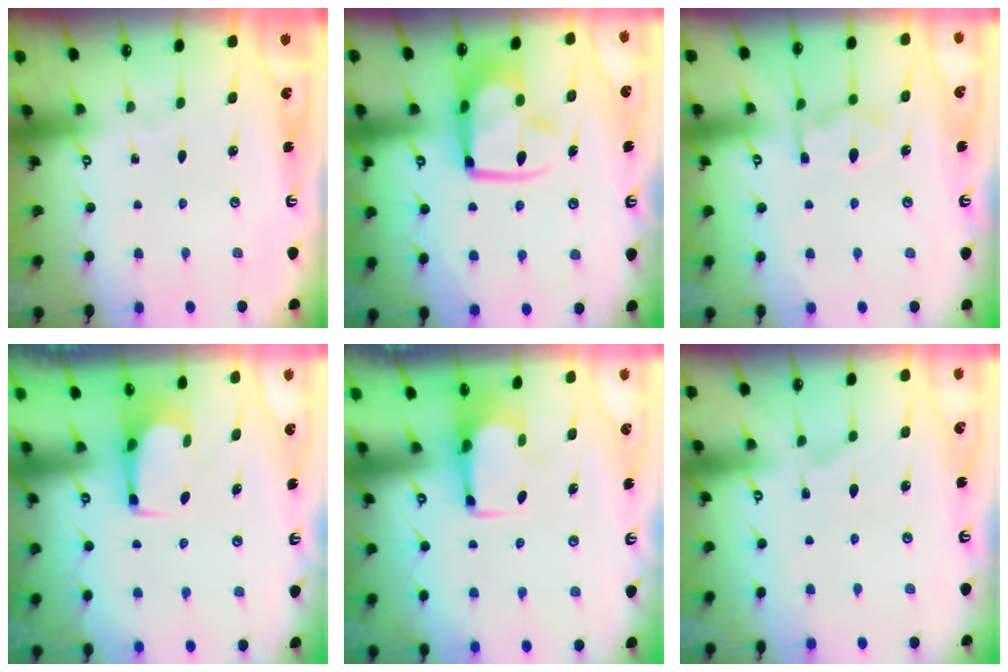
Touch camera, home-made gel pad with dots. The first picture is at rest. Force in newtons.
{"total": 13.0, "press": 12.9, "slide": 1.3}
{"total": 9.9, "press": 9.8, "slide": 1.2}
{"total": 2.5, "press": 2.5, "slide": 0.4}
{"total": 1.6, "press": 1.5, "slide": 0.6}
{"total": 2.2, "press": 1.9, "slide": 1.2}